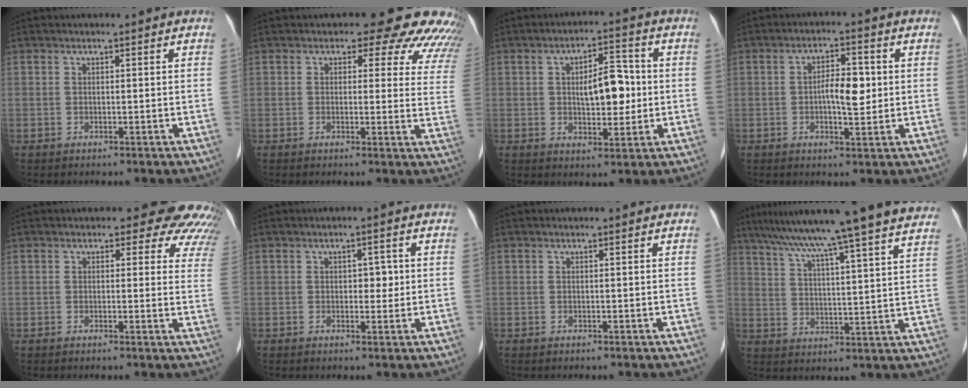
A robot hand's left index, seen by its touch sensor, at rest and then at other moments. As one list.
[{"total": 13.4, "force": [11.6, 5.3, 4.3], "torque": [-0.006, -0.016, 0.089]}, {"total": 7.5, "force": [0.2, 3.2, 6.8], "torque": [-0.107, 0.012, 0.008]}, {"total": 5.3, "force": [0.0, 1.9, 4.9], "torque": [-0.088, 0.006, 0.004]}, {"total": 10.4, "force": [9.4, 3.9, 2.1], "torque": [0.017, -0.018, 0.063]}, {"total": 2.3, "force": [0.1, 1.4, 1.8], "torque": [-0.021, 0.004, 0.005]}, {"total": 0.0}, {"total": 24.2, "force": [20.6, -1.0, 12.7], "torque": [-0.214, -0.006, 0.279]}]